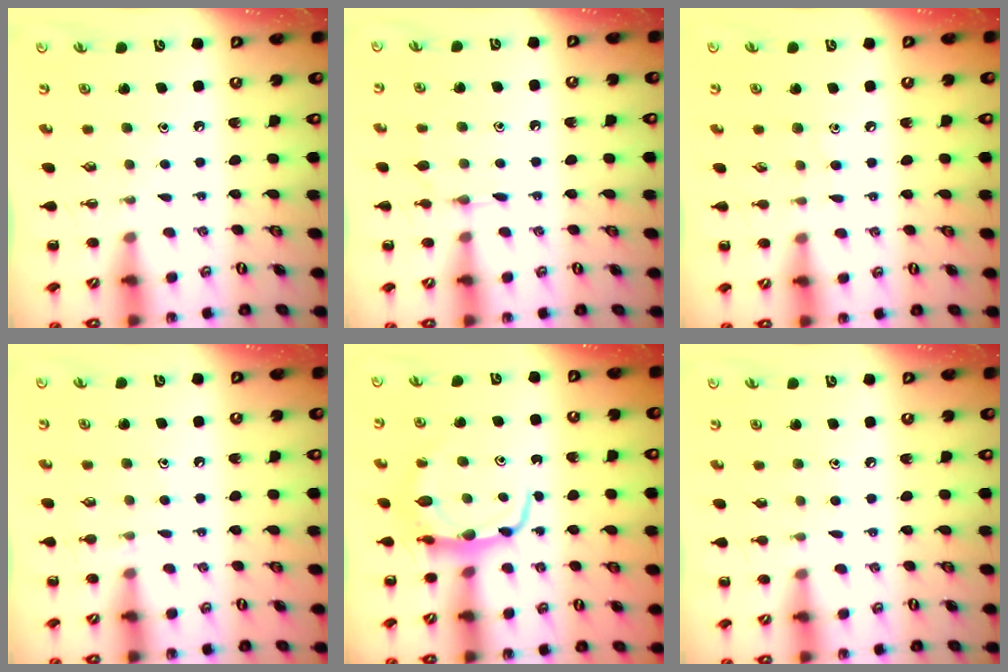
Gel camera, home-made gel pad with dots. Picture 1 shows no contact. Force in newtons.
{"total": 4.4, "press": 4.2, "slide": 1.2}
{"total": 4.2, "press": 4.0, "slide": 1.3}
{"total": 6.2, "press": 5.9, "slide": 2.0}
{"total": 6.9, "press": 6.9, "slide": 1.0}
{"total": 5.7, "press": 5.4, "slide": 1.7}